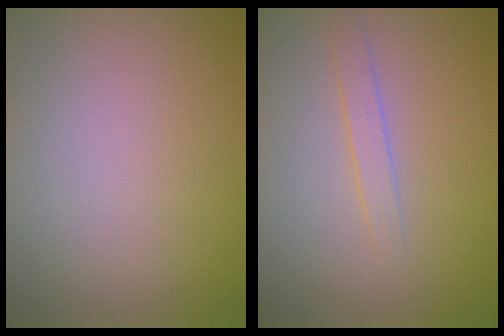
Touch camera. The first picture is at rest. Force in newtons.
{"total": 1.2, "press": 1.2, "slide": 0.0}